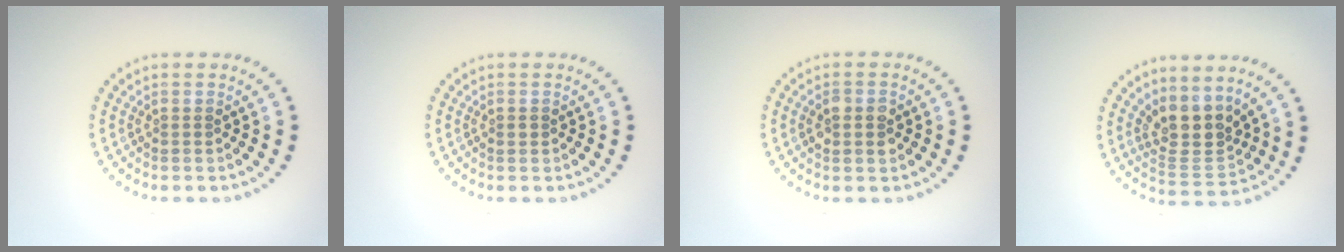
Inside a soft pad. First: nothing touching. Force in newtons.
{"total": 0.7, "press": 0.7, "slide": 0.1}
{"total": 2.4, "press": 2.4, "slide": 0.2}
{"total": 3.9, "press": 3.2, "slide": 2.1}